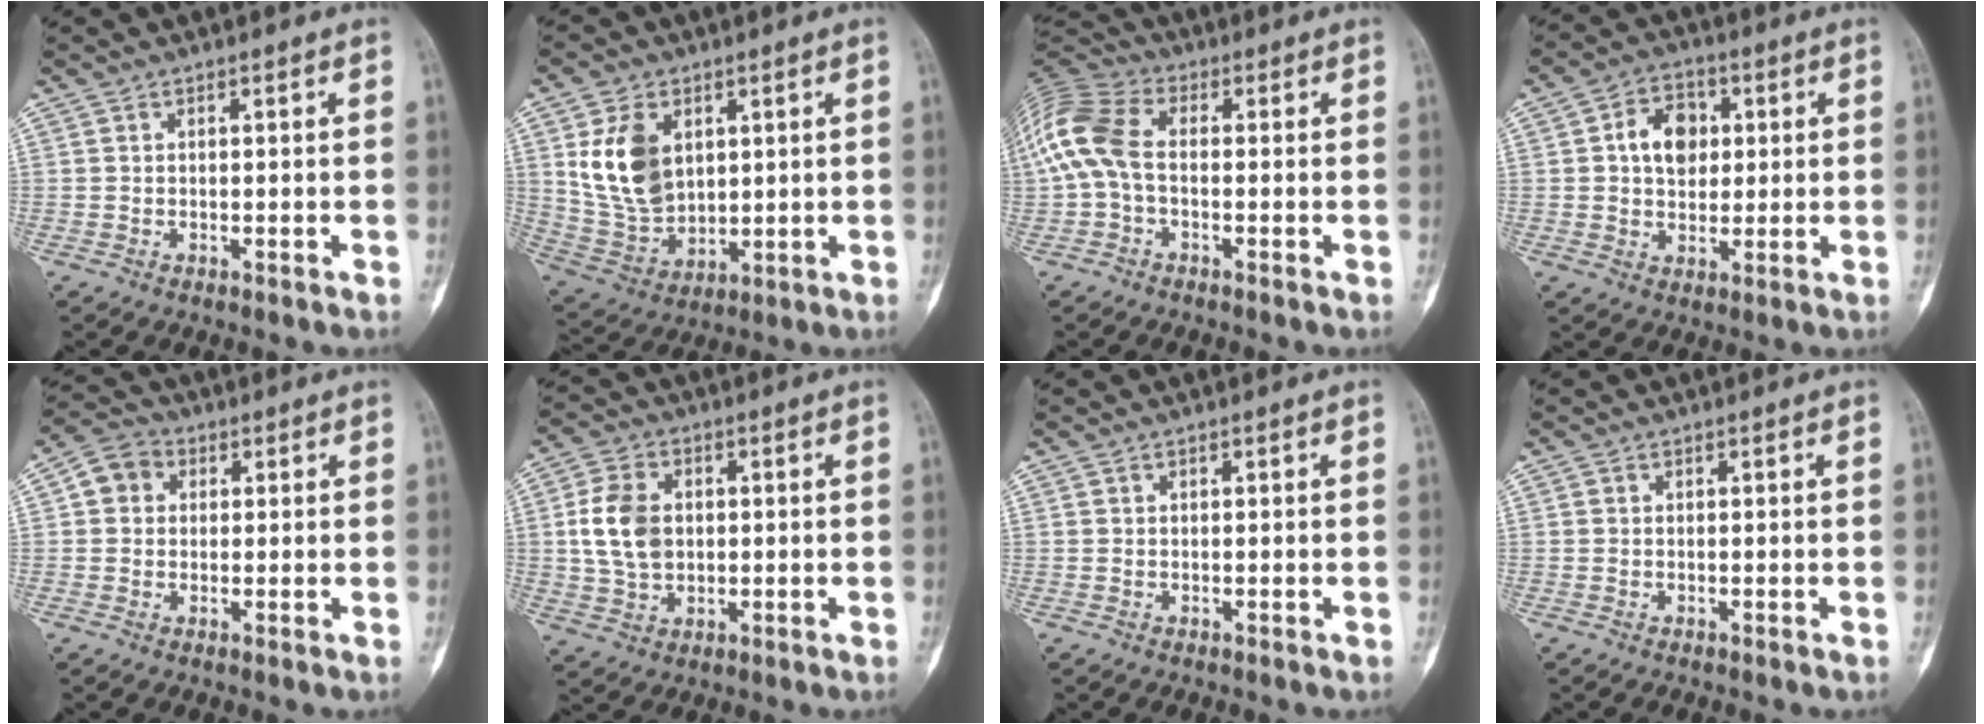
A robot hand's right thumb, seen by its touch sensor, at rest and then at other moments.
{"total": 12.9, "force": [3.7, 8.8, 8.7], "torque": [-0.145, -0.017, 0.085]}
{"total": 12.1, "force": [-0.4, 7.2, 9.6], "torque": [-0.218, 0.029, -0.020]}
{"total": 8.6, "force": [1.6, 6.4, 5.5], "torque": [-0.061, 0.005, 0.023]}
{"total": 5.5, "force": [1.1, 4.7, 2.5], "torque": [-0.023, 0.011, 0.008]}
{"total": 9.9, "force": [0.8, 7.3, 6.6], "torque": [-0.113, 0.005, 0.016]}
{"total": 0.0}
{"total": 0.0}